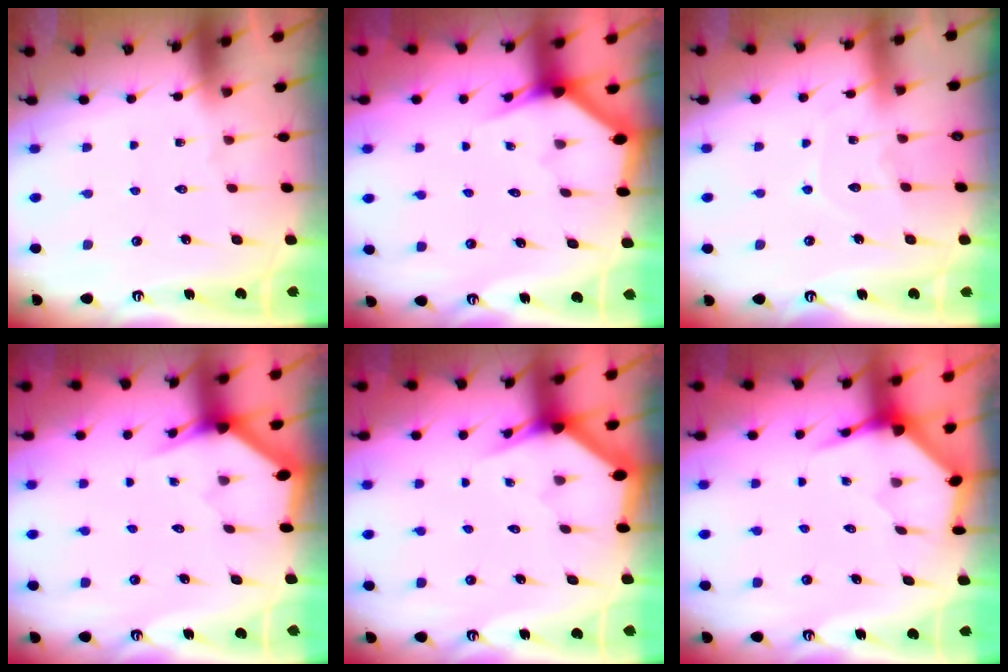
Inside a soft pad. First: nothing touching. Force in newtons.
{"total": 2.9, "press": 2.9, "slide": 0.1}
{"total": 6.7, "press": 6.7, "slide": 0.7}
{"total": 2.9, "press": 2.9, "slide": 0.1}
{"total": 2.8, "press": 2.8, "slide": 0.0}
{"total": 4.0, "press": 3.9, "slide": 0.4}